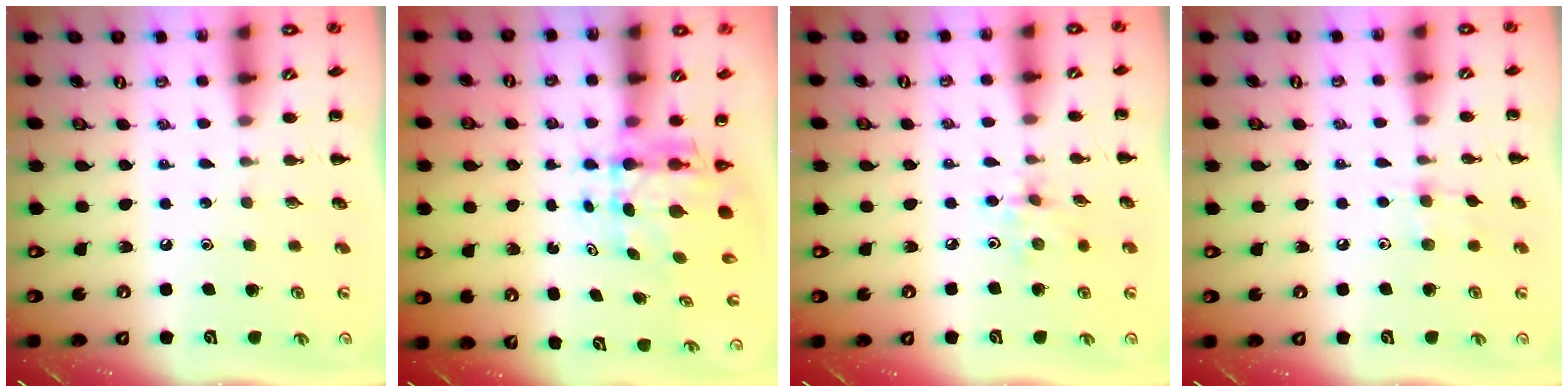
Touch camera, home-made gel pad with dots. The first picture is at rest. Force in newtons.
{"total": 5.8, "press": 5.6, "slide": 1.6}
{"total": 4.3, "press": 4.2, "slide": 0.7}
{"total": 5.5, "press": 5.2, "slide": 1.7}